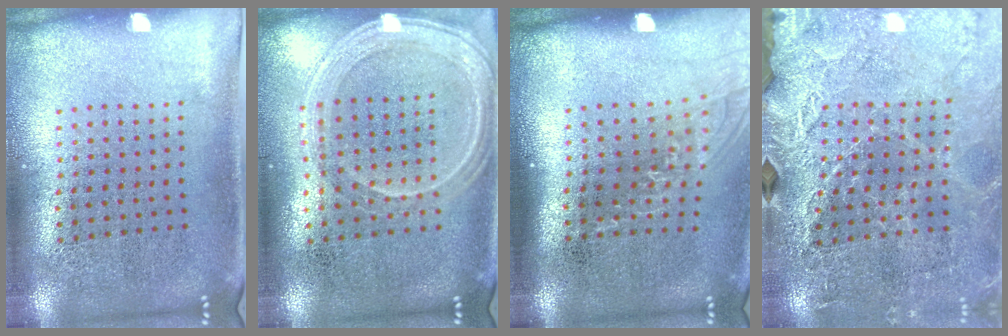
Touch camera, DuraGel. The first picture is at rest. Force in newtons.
{"total": 1.2, "press": 1.2, "slide": 0.4}
{"total": 1.1, "press": 0.9, "slide": 0.6}
{"total": 3.0, "press": 3.0, "slide": 0.1}